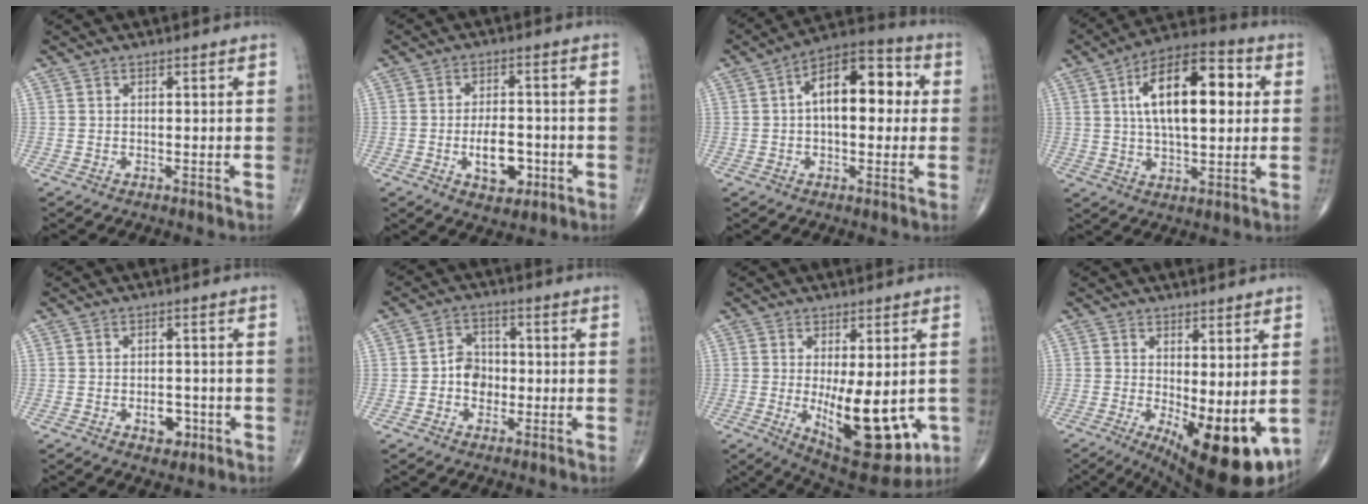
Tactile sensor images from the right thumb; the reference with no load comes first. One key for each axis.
{"total": 7.9, "fx": -2.3, "fy": 4.4, "fz": 6.2, "tx": -0.077, "ty": 0.012, "tz": -0.032}
{"total": 14.5, "fx": 2.0, "fy": 7.6, "fz": 12.2, "tx": -0.157, "ty": 0.035, "tz": 0.020}
{"total": 18.0, "fx": 3.5, "fy": 8.2, "fz": 15.6, "tx": -0.233, "ty": 0.017, "tz": 0.050}
{"total": 4.2, "fx": -1.7, "fy": 2.6, "fz": 2.8, "tx": -0.021, "ty": 0.009, "tz": -0.021}
{"total": 5.3, "fx": -0.9, "fy": 4.4, "fz": 2.8, "tx": -0.018, "ty": 0.017, "tz": -0.024}
{"total": 16.9, "fx": -2.9, "fy": 7.0, "fz": 15.0, "tx": -0.197, "ty": -0.030, "tz": -0.019}
{"total": 14.4, "fx": -3.0, "fy": 5.3, "fz": 13.0, "tx": -0.173, "ty": -0.030, "tz": -0.025}